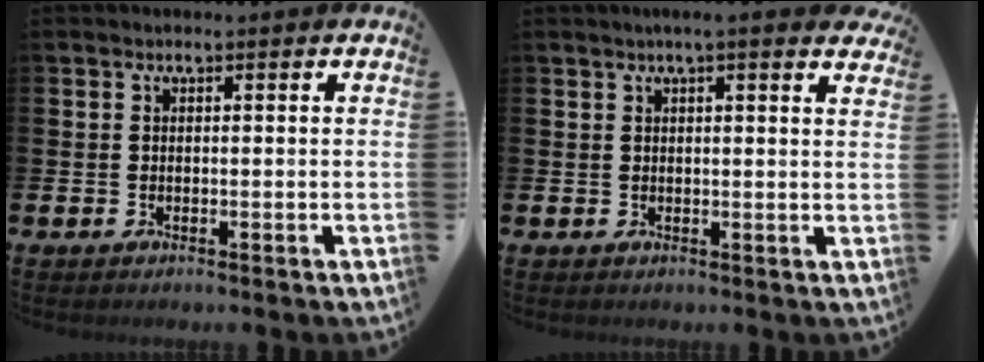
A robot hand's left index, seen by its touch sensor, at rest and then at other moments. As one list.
[{"total": 2.5, "force": [2.2, -0.1, 1.1], "torque": [-0.015, -0.009, 0.036]}]